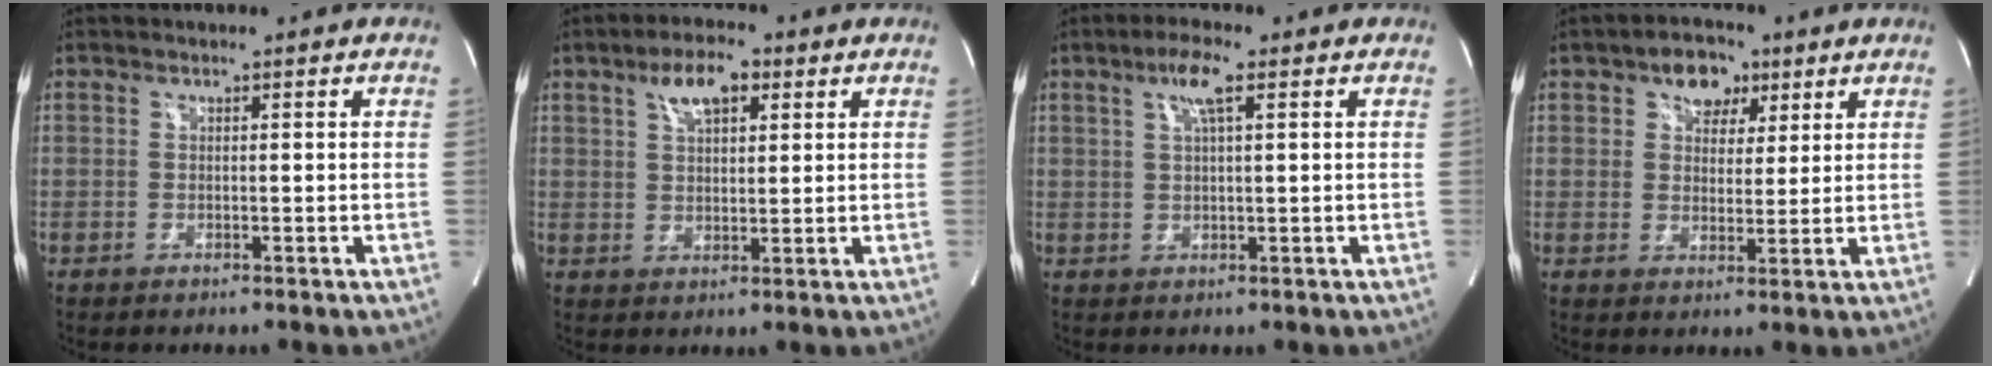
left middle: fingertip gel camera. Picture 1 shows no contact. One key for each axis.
{"total": 6.4, "fx": 3.4, "fy": 2.3, "fz": 4.9, "tx": -0.095, "ty": 0.010, "tz": 0.058}
{"total": 4.4, "fx": 2.1, "fy": 0.2, "fz": 3.8, "tx": -0.079, "ty": 0.002, "tz": 0.039}
{"total": 5.9, "fx": 3.3, "fy": 3.8, "fz": 3.0, "tx": -0.045, "ty": 0.013, "tz": 0.053}